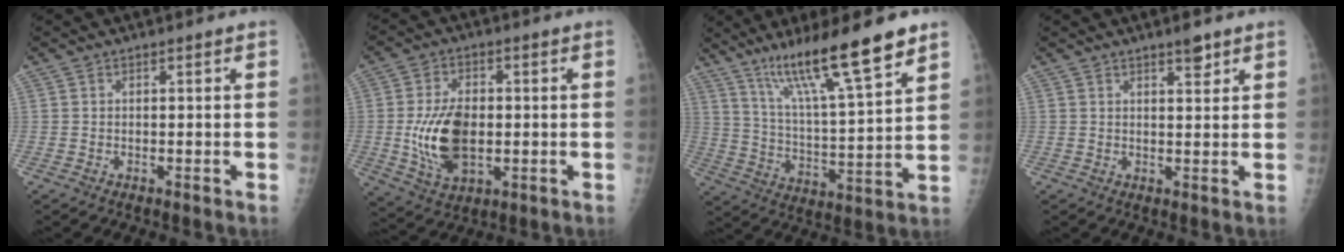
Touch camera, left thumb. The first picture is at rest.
{"total": 12.4, "force": [-1.1, 7.5, 9.8], "torque": [-0.168, -0.003, -0.010]}
{"total": 17.7, "force": [12.1, 1.9, 12.8], "torque": [-0.201, -0.061, 0.210]}
{"total": 2.4, "force": [1.7, 0.7, 1.6], "torque": [-0.017, -0.010, 0.026]}